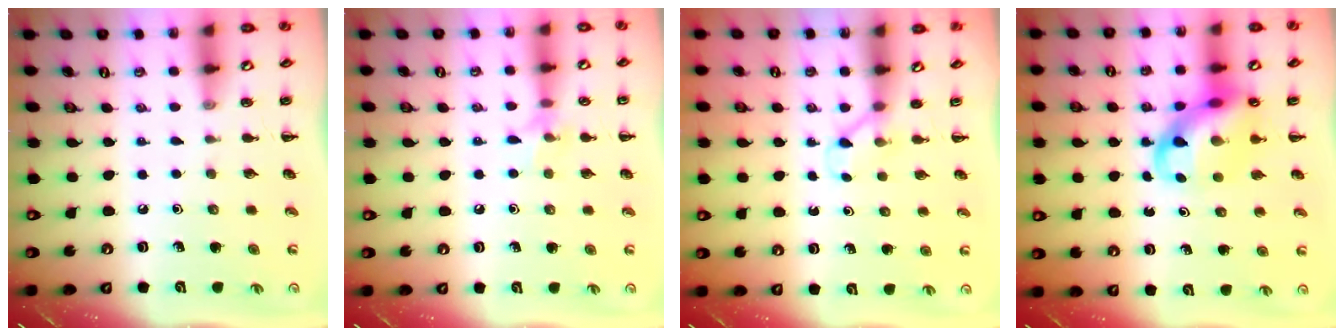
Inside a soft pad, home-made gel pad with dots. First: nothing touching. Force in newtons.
{"total": 6.7, "press": 6.4, "slide": 1.8}
{"total": 2.8, "press": 2.6, "slide": 1.0}
{"total": 11.7, "press": 11.4, "slide": 2.9}